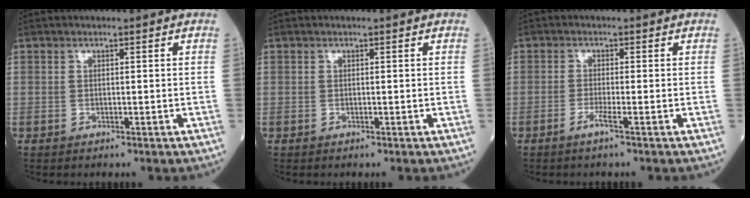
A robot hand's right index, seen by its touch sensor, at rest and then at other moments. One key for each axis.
{"total": 0.0}
{"total": 2.0, "fx": -1.2, "fy": -0.5, "fz": 1.5, "tx": -0.031, "ty": -0.003, "tz": -0.027}